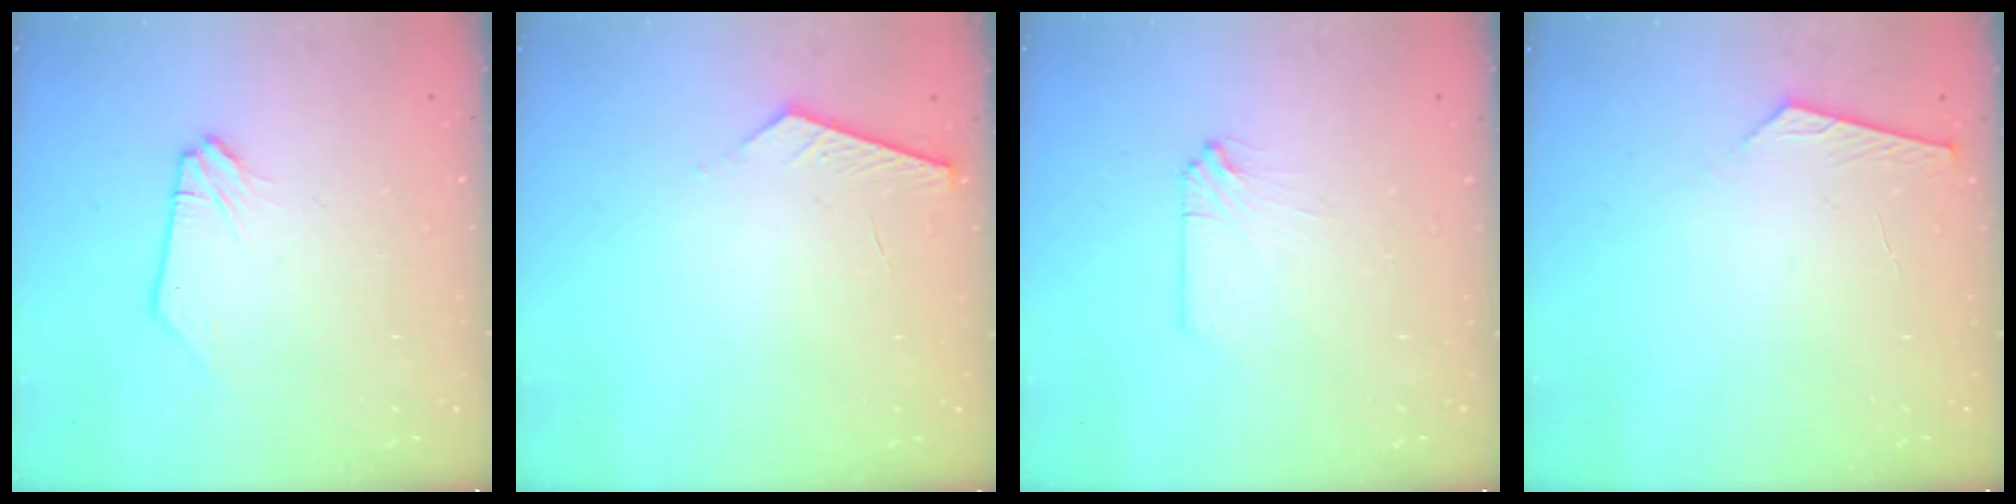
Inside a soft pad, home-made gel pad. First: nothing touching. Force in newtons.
{"total": 3.5, "press": 3.5, "slide": 0.4}
{"total": 1.7, "press": 1.7, "slide": 0.4}
{"total": 5.1, "press": 5.1, "slide": 0.6}